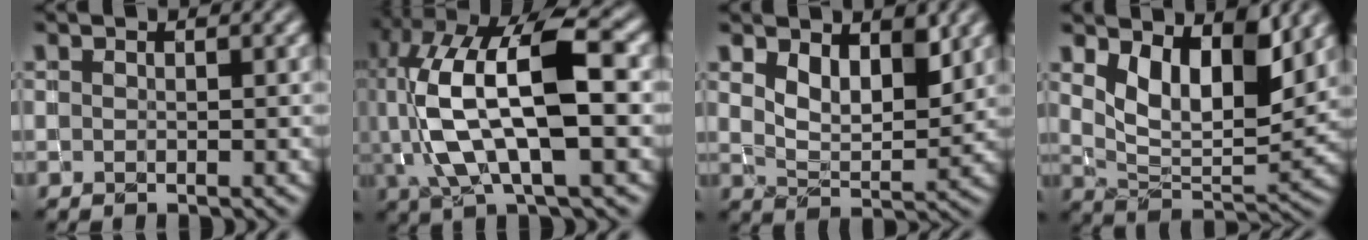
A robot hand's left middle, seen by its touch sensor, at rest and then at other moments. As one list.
[{"total": 12.4, "force": [0.0, 5.0, 11.4], "torque": [-0.234, 0.012, -0.002]}, {"total": 3.9, "force": [2.0, 1.9, 2.8], "torque": [-0.054, -0.010, 0.034]}, {"total": 6.9, "force": [3.0, 3.3, 5.3], "torque": [-0.095, -0.014, 0.049]}]